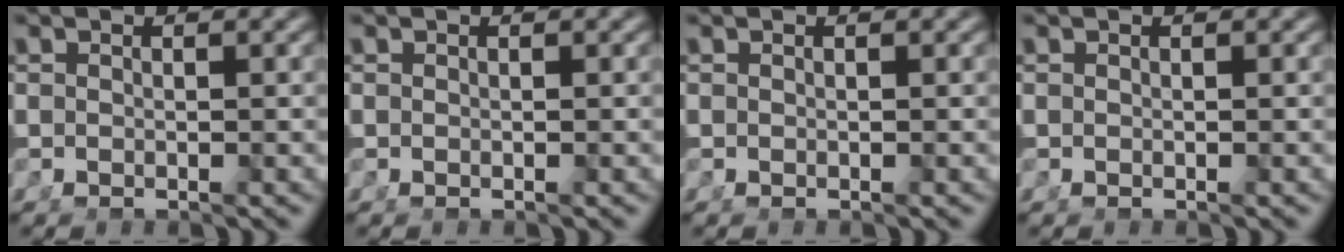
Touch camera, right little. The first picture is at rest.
{"total": 0.0}
{"total": 0.0}
{"total": 0.0}